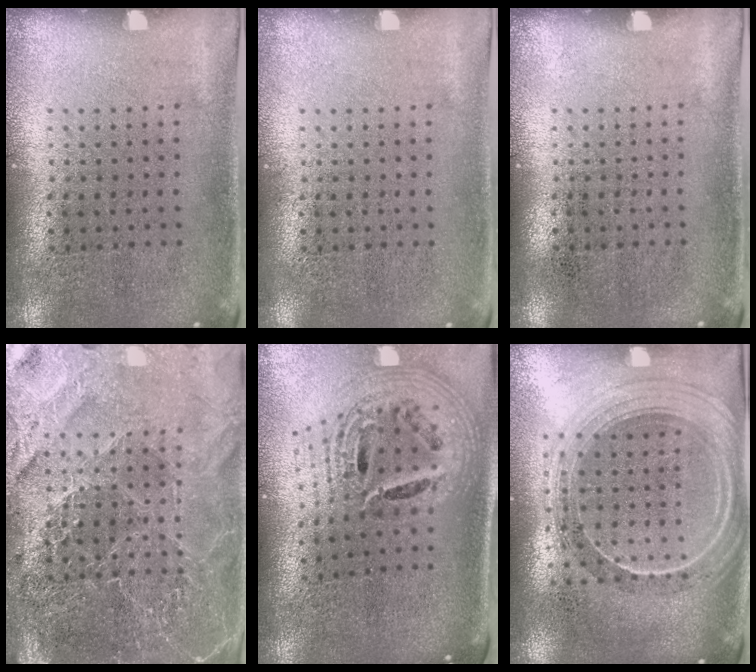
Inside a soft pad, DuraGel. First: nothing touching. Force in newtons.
{"total": 0.0}
{"total": 0.0}
{"total": 4.7, "press": 4.3, "slide": 1.8}
{"total": 2.3, "press": 1.7, "slide": 1.7}
{"total": 2.4, "press": 2.0, "slide": 1.2}